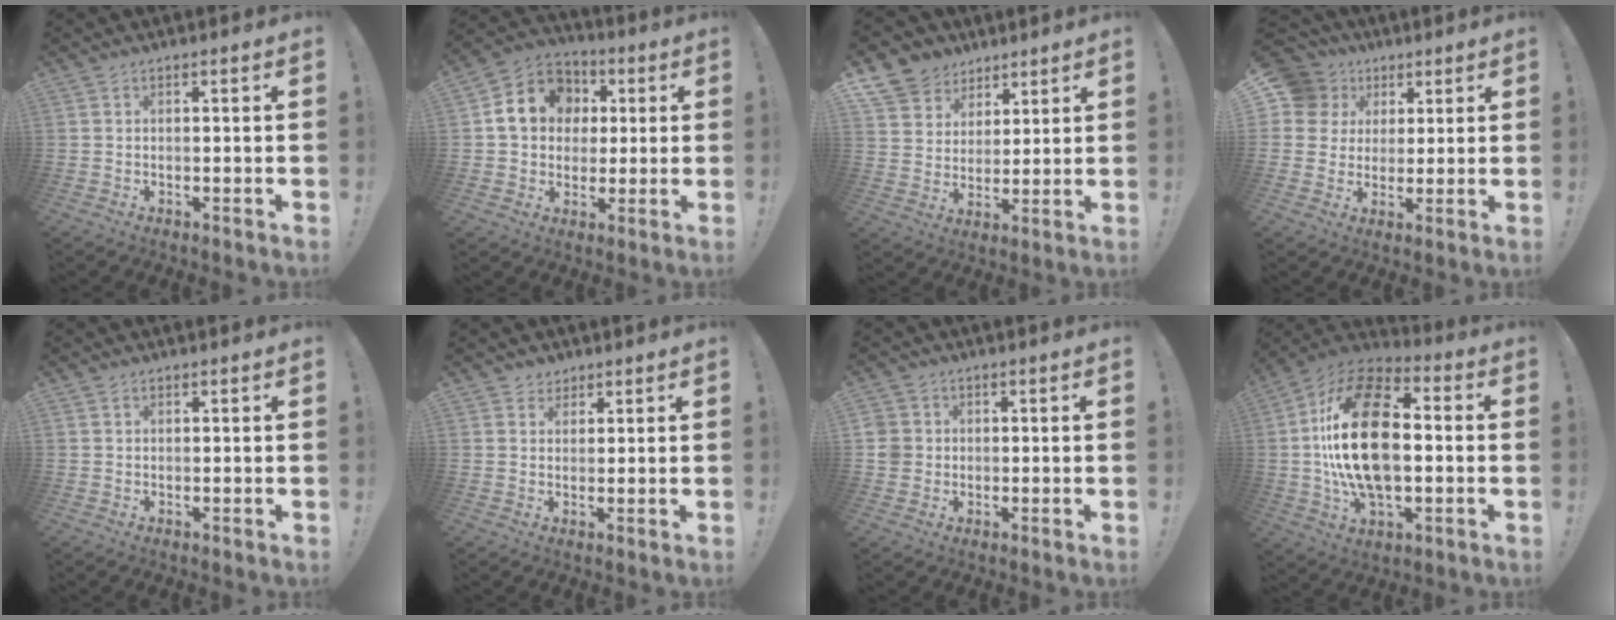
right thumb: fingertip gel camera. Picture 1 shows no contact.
{"total": 13.9, "force": [3.0, 12.1, 6.1], "torque": [-0.086, 0.004, 0.066]}
{"total": 10.3, "force": [6.5, 7.9, 1.7], "torque": [-0.028, -0.049, 0.132]}
{"total": 11.1, "force": [3.9, 9.9, 3.2], "torque": [-0.037, -0.017, 0.082]}
{"total": 0.8, "force": [0.4, 0.6, 0.1], "torque": [-0.002, 0.001, 0.008]}
{"total": 3.2, "force": [2.2, 2.4, 0.0], "torque": [0.007, -0.012, 0.039]}
{"total": 5.1, "force": [0.0, 4.8, 1.7], "torque": [-0.036, 0.004, 0.000]}
{"total": 26.4, "force": [0.5, 15.2, 21.5], "torque": [-0.408, 0.014, 0.006]}